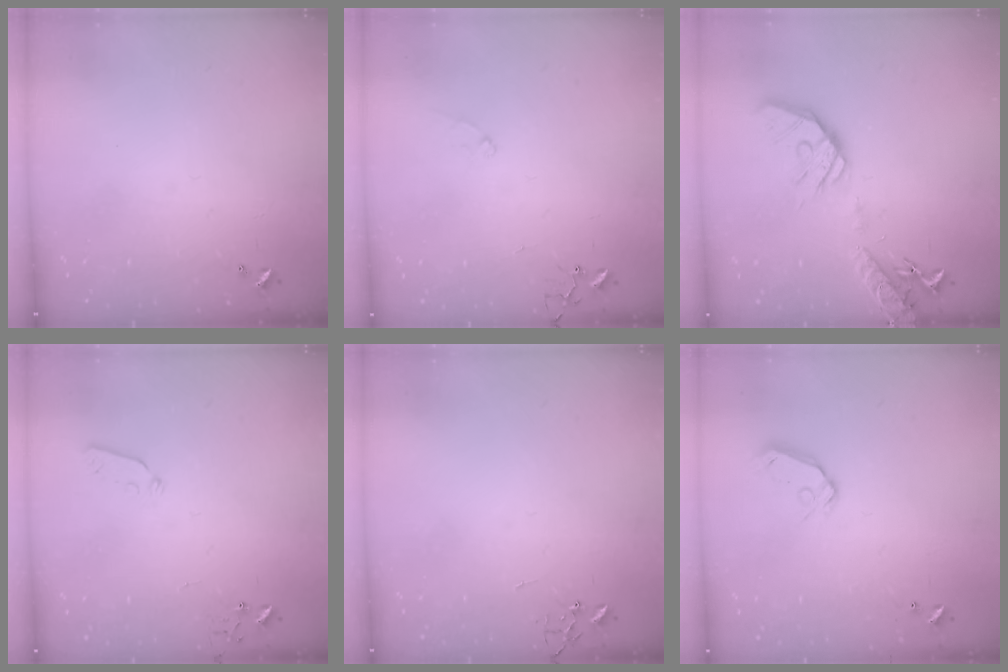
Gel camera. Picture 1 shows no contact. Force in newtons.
{"total": 7.5, "press": 7.5, "slide": 0.7}
{"total": 17.8, "press": 17.5, "slide": 3.0}
{"total": 3.5, "press": 3.3, "slide": 1.0}
{"total": 0.0}
{"total": 8.0, "press": 8.0, "slide": 1.0}